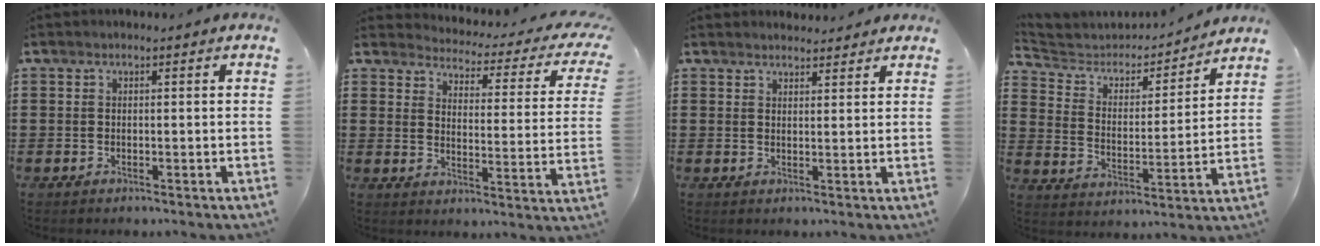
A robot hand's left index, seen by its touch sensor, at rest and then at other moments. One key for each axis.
{"total": 2.7, "fx": 2.6, "fy": 0.3, "fz": 0.9, "tx": -0.038, "ty": -0.026, "tz": 0.035}
{"total": 2.0, "fx": 2.0, "fy": 0.4, "fz": 0.0, "tx": -0.006, "ty": 0.001, "tz": 0.040}
{"total": 4.2, "fx": 3.8, "fy": 1.6, "fz": 0.3, "tx": -0.037, "ty": -0.033, "tz": 0.058}